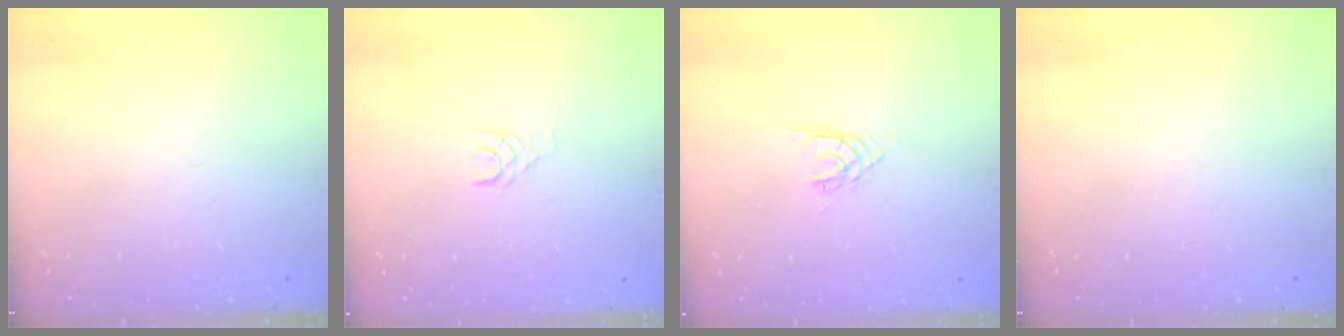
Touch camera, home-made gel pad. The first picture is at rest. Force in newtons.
{"total": 3.7, "press": 3.7, "slide": 0.4}
{"total": 3.6, "press": 3.6, "slide": 0.5}
{"total": 0.0}